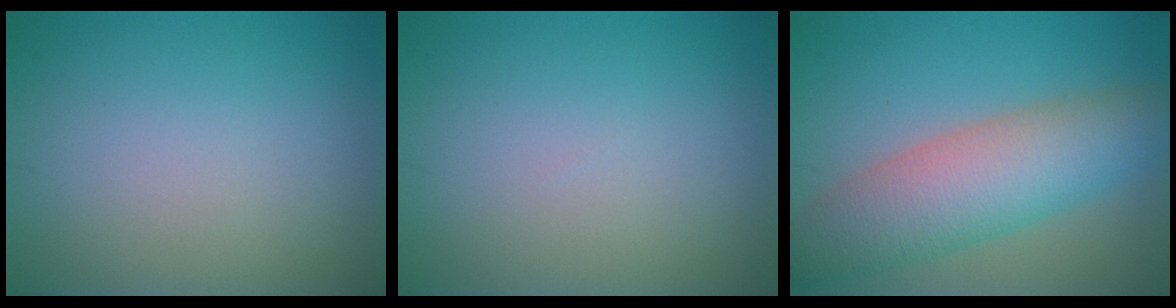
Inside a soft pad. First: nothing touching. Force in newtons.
{"total": 0.0}
{"total": 7.9, "press": 7.9, "slide": 0.5}